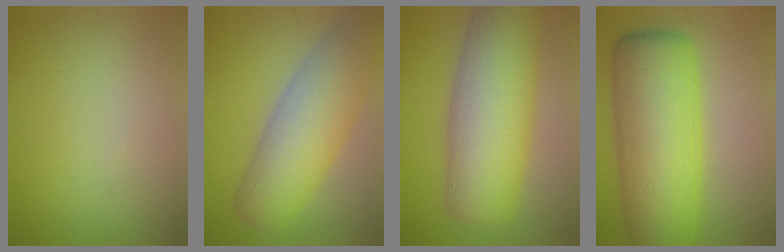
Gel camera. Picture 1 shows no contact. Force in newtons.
{"total": 8.9, "press": 8.9, "slide": 0.6}
{"total": 11.6, "press": 11.6, "slide": 0.3}
{"total": 12.2, "press": 12.2, "slide": 0.3}